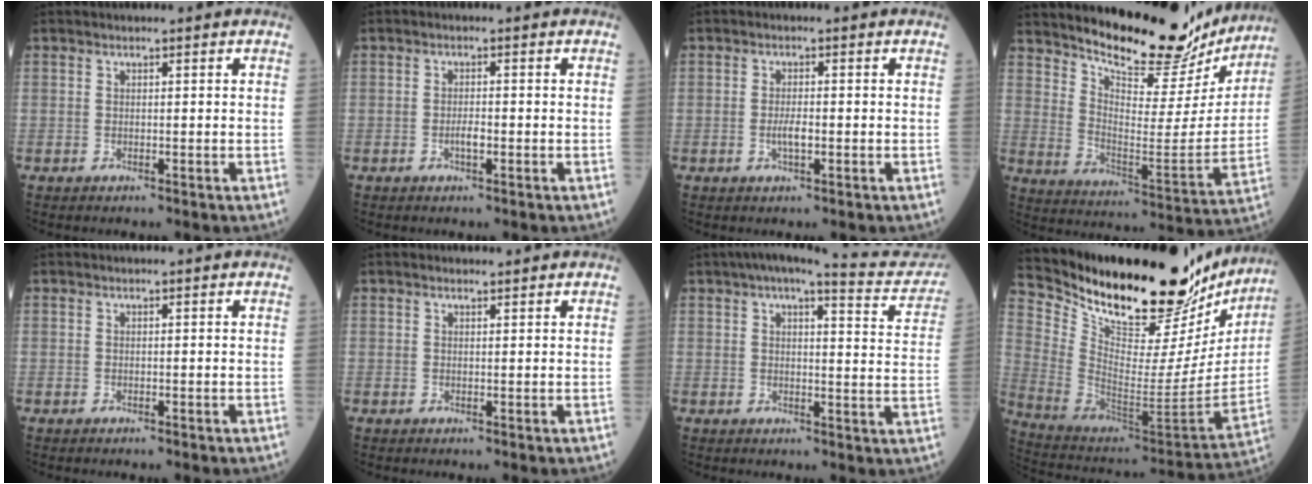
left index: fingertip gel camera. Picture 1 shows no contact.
{"total": 1.6, "force": [-0.5, 0.4, 1.4], "torque": [-0.029, 0.001, -0.009]}
{"total": 2.0, "force": [-0.5, 0.5, 1.9], "torque": [-0.040, 0.000, -0.008]}
{"total": 20.2, "force": [18.2, 5.2, 7.3], "torque": [-0.109, -0.038, 0.254]}
{"total": 0.0}
{"total": 1.0, "force": [0.9, 0.2, 0.3], "torque": [-0.012, 0.005, 0.016]}
{"total": 15.4, "force": [13.5, 2.4, 6.9], "torque": [-0.083, 0.001, 0.148]}
{"total": 31.4, "force": [26.3, 8.8, 14.7], "torque": [-0.258, -0.052, 0.384]}